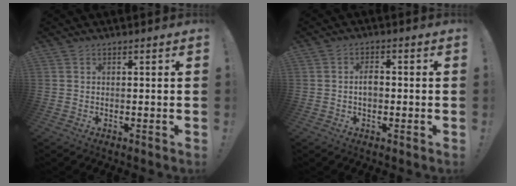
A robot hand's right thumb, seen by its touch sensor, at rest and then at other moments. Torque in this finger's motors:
{"motor_torque": [0.66, 0.31, 0.24, -0.28, 0.02]}